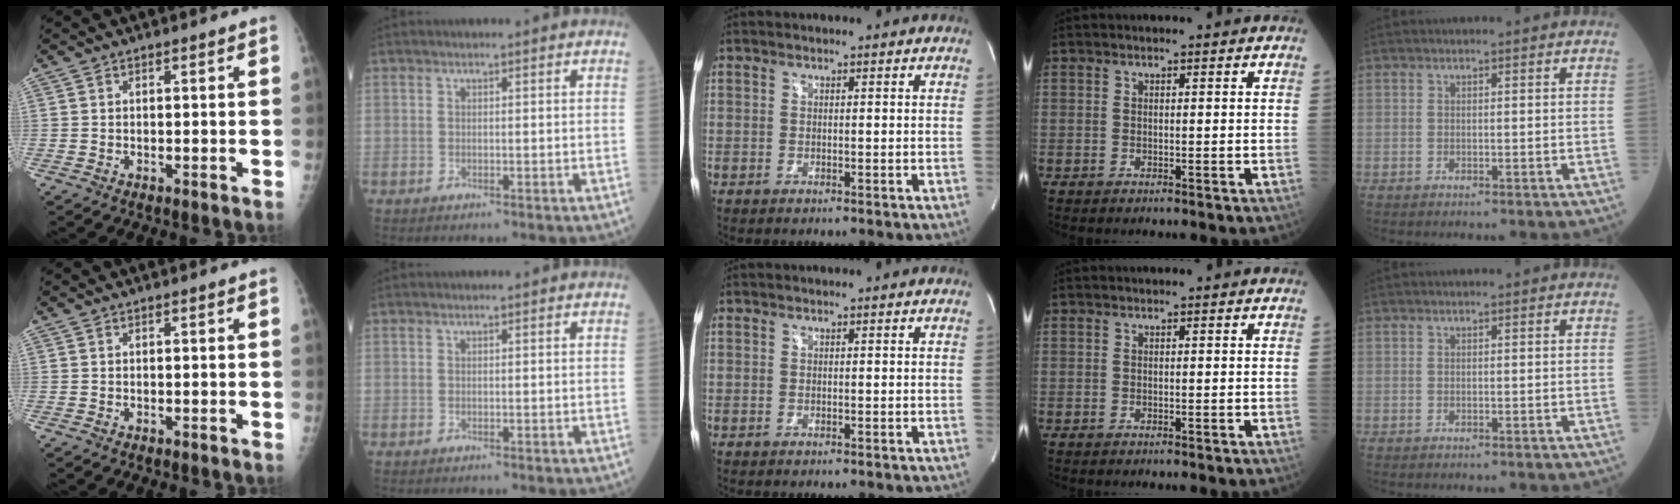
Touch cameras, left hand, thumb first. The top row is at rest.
{}